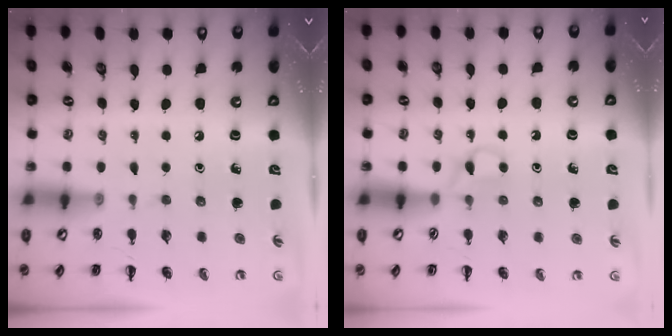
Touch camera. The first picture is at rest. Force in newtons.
{"total": 2.8, "press": 2.6, "slide": 1.0}